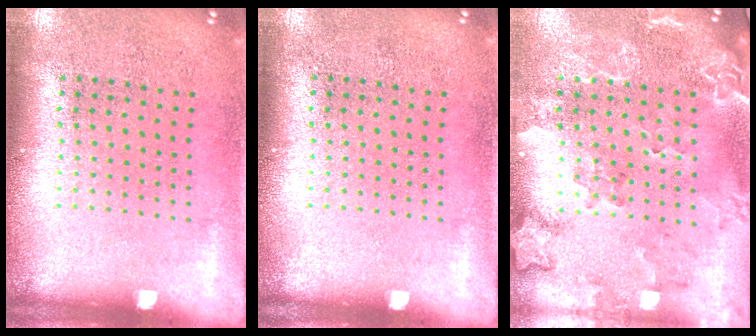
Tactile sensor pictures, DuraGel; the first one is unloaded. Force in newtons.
{"total": 0.0}
{"total": 2.1, "press": 2.0, "slide": 0.7}